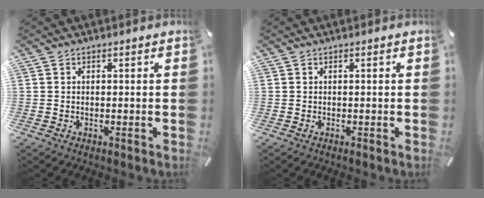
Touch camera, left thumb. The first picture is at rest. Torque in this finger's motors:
{"motor_torque": [-0.06, -0.20, 0.00, 0.00, 0.00]}